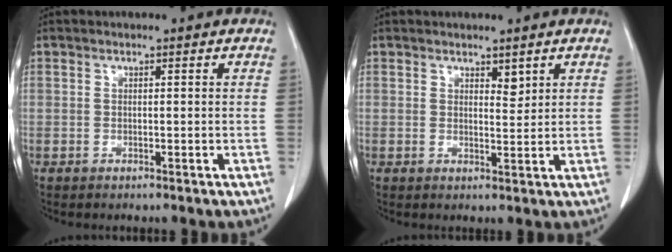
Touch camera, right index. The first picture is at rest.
{"total": 1.7, "force": [1.3, 0.5, 1.0], "torque": [-0.015, -0.010, 0.024]}